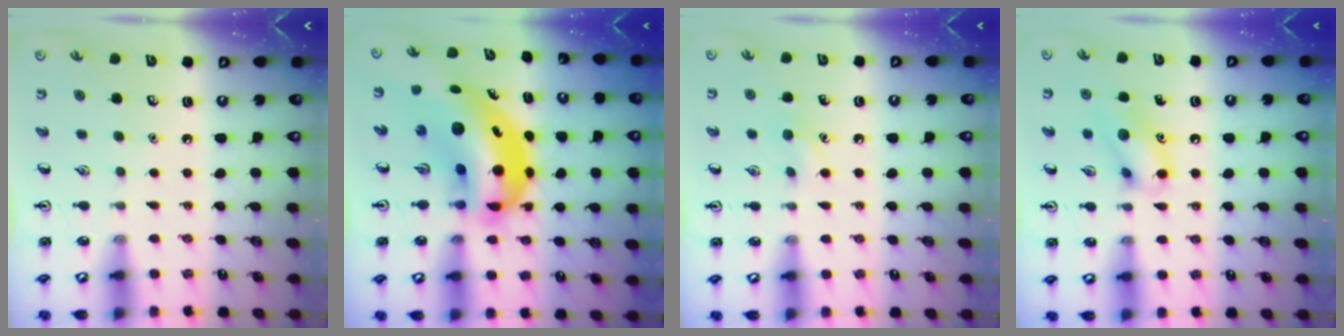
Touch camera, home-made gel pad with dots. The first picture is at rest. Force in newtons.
{"total": 13.4, "press": 12.9, "slide": 3.9}
{"total": 5.7, "press": 5.5, "slide": 1.5}
{"total": 9.8, "press": 9.7, "slide": 1.2}